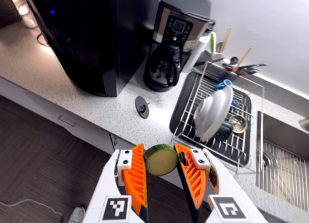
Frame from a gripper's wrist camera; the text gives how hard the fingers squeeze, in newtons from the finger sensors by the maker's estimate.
{"total": 8.9, "left": 9.2, "right": 8.6}